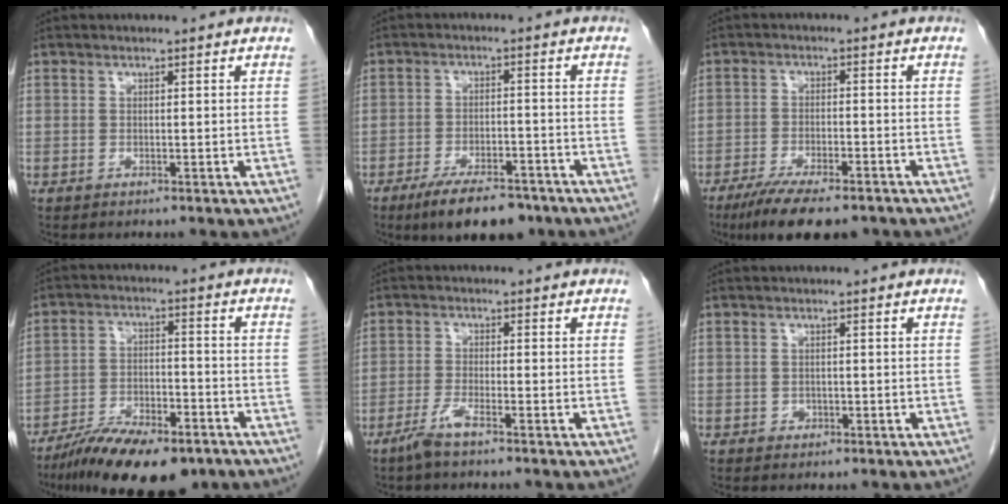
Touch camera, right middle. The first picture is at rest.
{"total": 9.8, "force": [-7.3, 3.3, 5.7], "torque": [-0.088, -0.006, -0.115]}
{"total": 10.9, "force": [-8.2, 2.9, 6.5], "torque": [-0.099, -0.015, -0.128]}
{"total": 14.6, "force": [-10.7, 4.6, 8.7], "torque": [-0.148, -0.009, -0.178]}
{"total": 3.3, "force": [-2.4, -0.1, 2.2], "torque": [-0.051, -0.005, -0.052]}
{"total": 0.9, "force": [-0.3, 0.7, 0.3], "torque": [-0.003, 0.003, -0.005]}